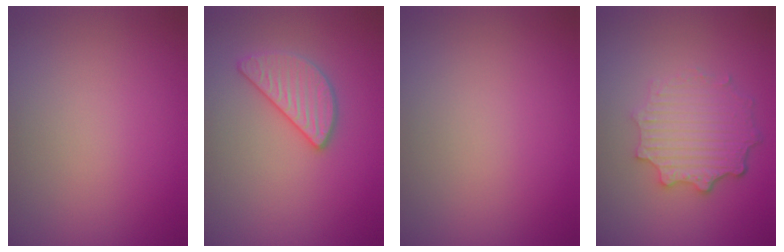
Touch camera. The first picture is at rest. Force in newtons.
{"total": 2.7, "press": 2.7, "slide": 0.1}
{"total": 0.0}
{"total": 4.6, "press": 3.6, "slide": 2.8}